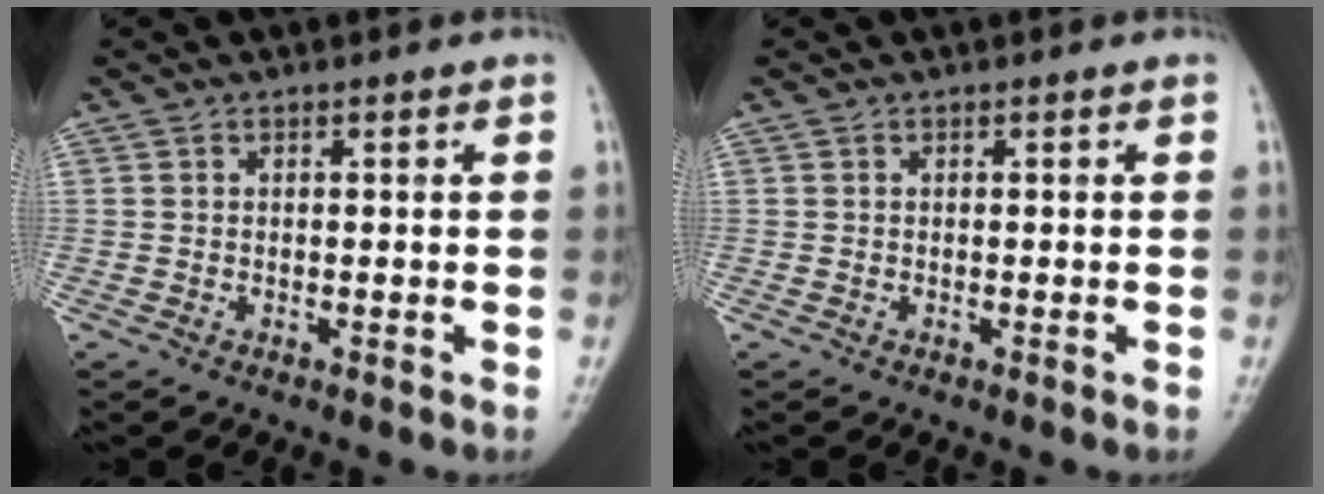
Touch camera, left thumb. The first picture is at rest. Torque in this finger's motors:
{"motor_torque": [0.01, 0.01, 0.00, 0.00, 0.00]}